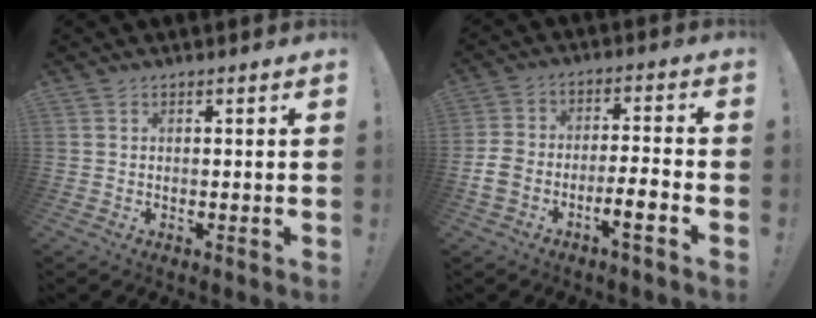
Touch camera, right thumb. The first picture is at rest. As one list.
[{"total": 9.0, "force": [-5.1, 3.6, 6.5], "torque": [-0.124, 0.024, -0.092]}]